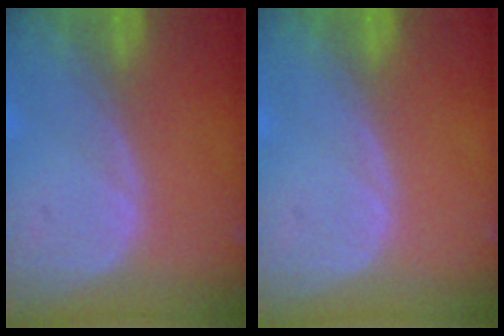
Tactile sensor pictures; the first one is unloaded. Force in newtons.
{"total": 0.0}